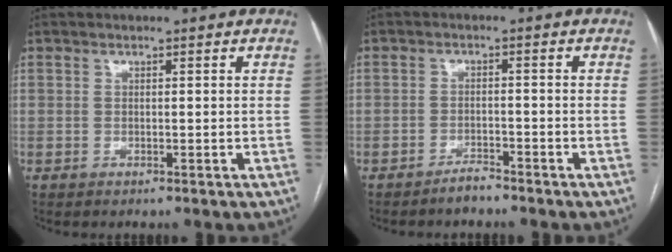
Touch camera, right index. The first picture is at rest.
{"total": 2.2, "force": [-2.1, 0.6, 0.5], "torque": [-0.006, 0.001, -0.035]}